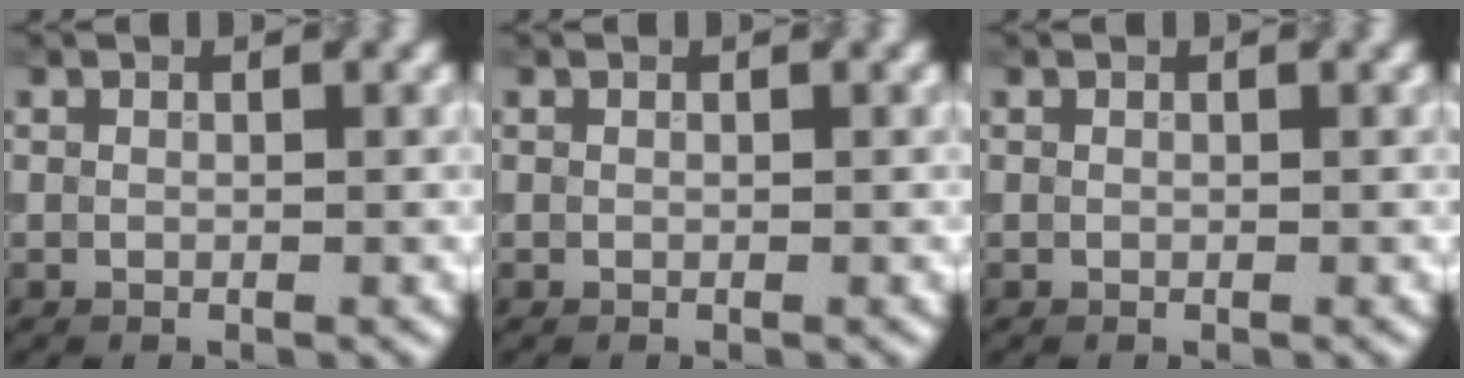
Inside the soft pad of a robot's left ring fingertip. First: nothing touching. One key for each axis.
{"total": 0.0}
{"total": 0.0}